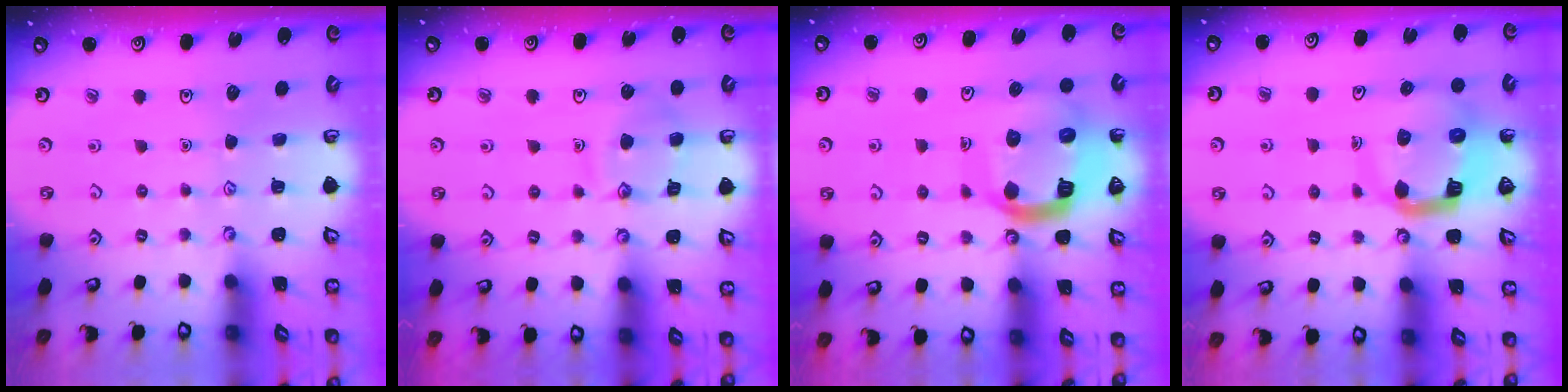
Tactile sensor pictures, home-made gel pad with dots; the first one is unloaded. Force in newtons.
{"total": 10.6, "press": 10.6, "slide": 0.9}
{"total": 15.8, "press": 15.7, "slide": 1.9}
{"total": 10.3, "press": 10.2, "slide": 1.2}